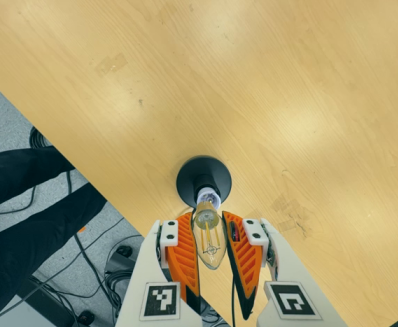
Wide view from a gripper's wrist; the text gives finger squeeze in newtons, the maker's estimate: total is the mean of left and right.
{"total": 19.5, "left": 21.9, "right": 17.1}